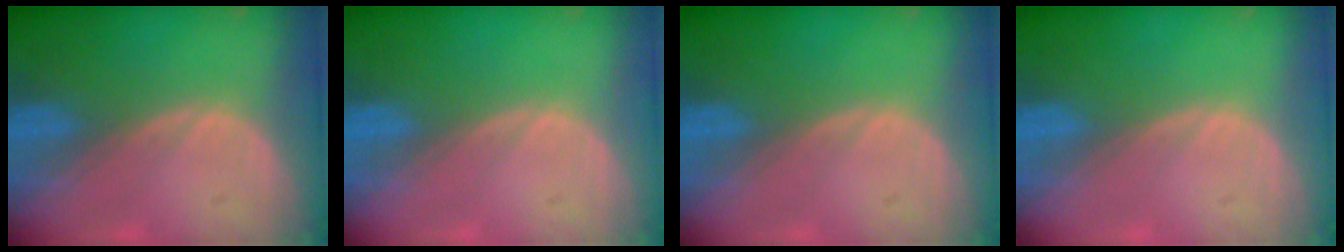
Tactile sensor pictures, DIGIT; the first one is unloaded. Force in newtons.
{"total": 0.0}
{"total": 0.0}
{"total": 0.0}